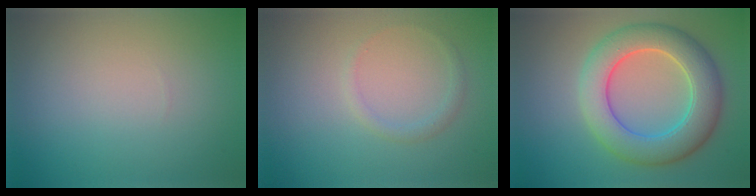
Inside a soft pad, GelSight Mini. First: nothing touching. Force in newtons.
{"total": 1.0, "press": 1.0, "slide": 0.0}
{"total": 7.5, "press": 7.5, "slide": 0.3}